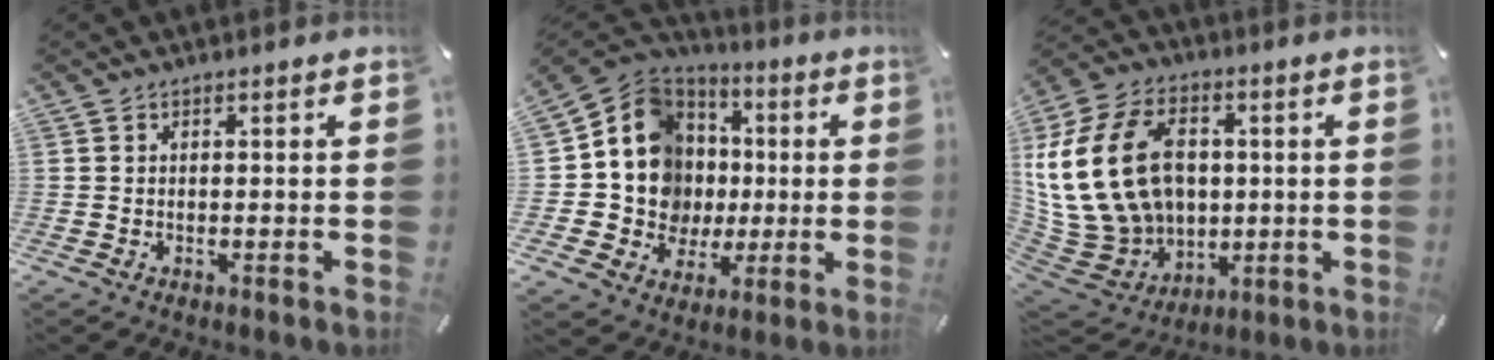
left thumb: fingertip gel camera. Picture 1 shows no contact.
{"total": 15.0, "force": [0.1, 14.2, 4.9], "torque": [-0.092, -0.017, 0.025]}
{"total": 23.3, "force": [3.1, 17.6, 15.0], "torque": [-0.315, -0.003, 0.063]}